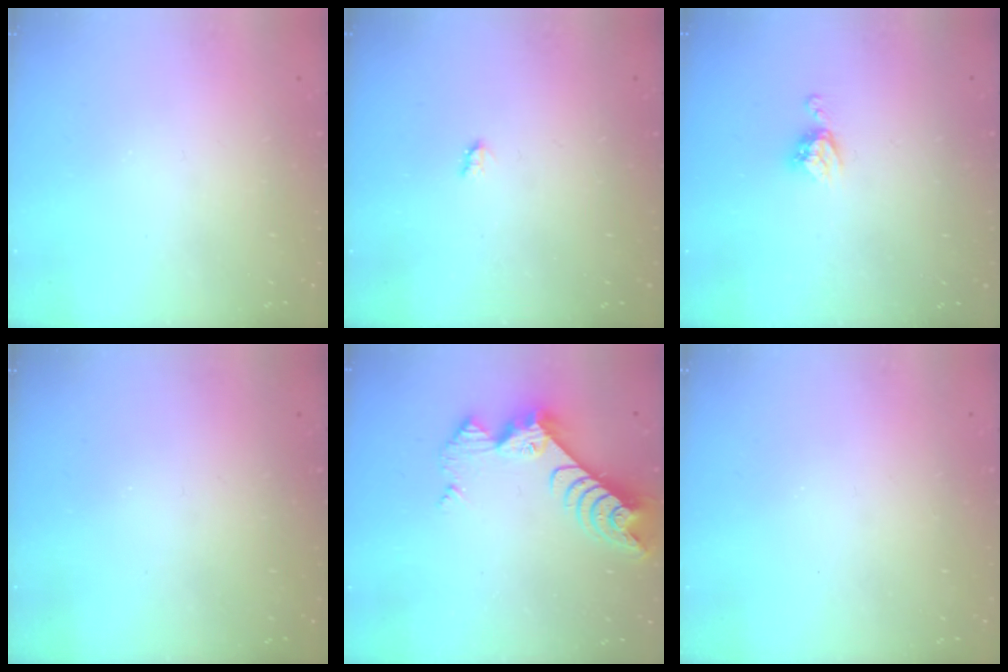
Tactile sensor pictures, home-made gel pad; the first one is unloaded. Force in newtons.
{"total": 1.7, "press": 1.6, "slide": 0.3}
{"total": 5.7, "press": 5.7, "slide": 0.5}
{"total": 0.0}
{"total": 9.7, "press": 9.7, "slide": 0.8}
{"total": 0.0}